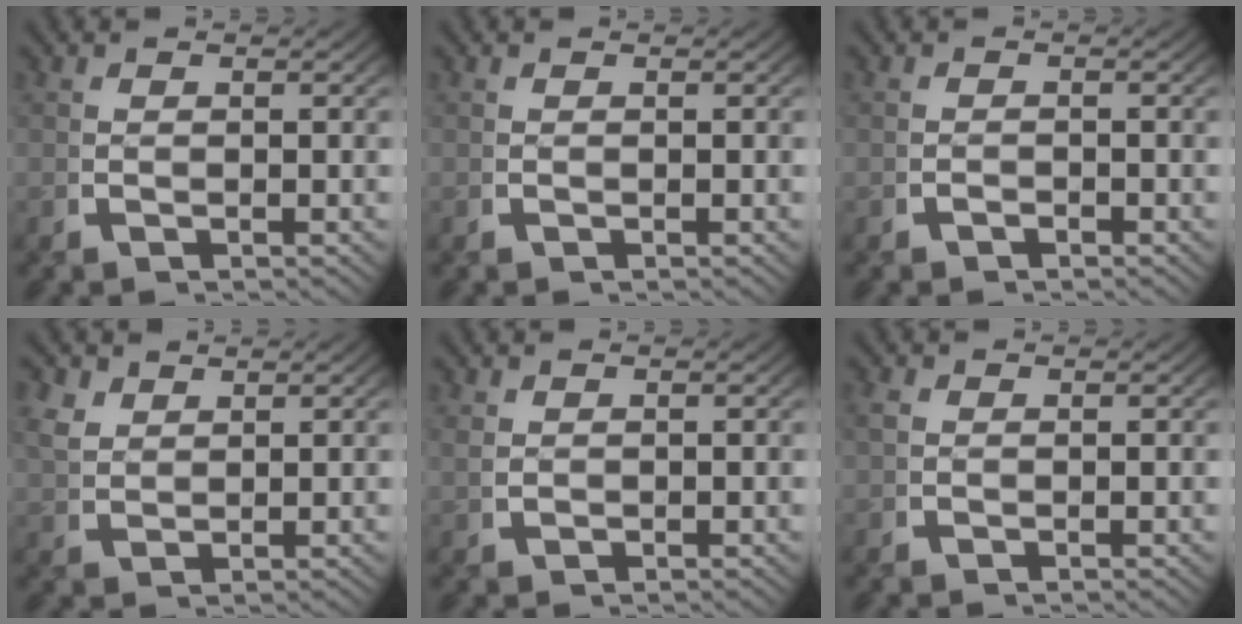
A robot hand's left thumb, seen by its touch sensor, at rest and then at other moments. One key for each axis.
{"total": 0.0}
{"total": 0.6, "fx": -0.6, "fy": 0.1, "fz": 0.1, "tx": -0.002, "ty": -0.001, "tz": -0.012}
{"total": 2.8, "fx": 2.1, "fy": 1.5, "fz": 1.1, "tx": -0.027, "ty": 0.000, "tz": 0.050}
{"total": 1.3, "fx": 0.5, "fy": 1.0, "fz": 0.7, "tx": -0.019, "ty": -0.005, "tz": 0.015}
{"total": 0.8, "fx": 0.3, "fy": 0.6, "fz": 0.4, "tx": -0.015, "ty": -0.004, "tz": 0.008}